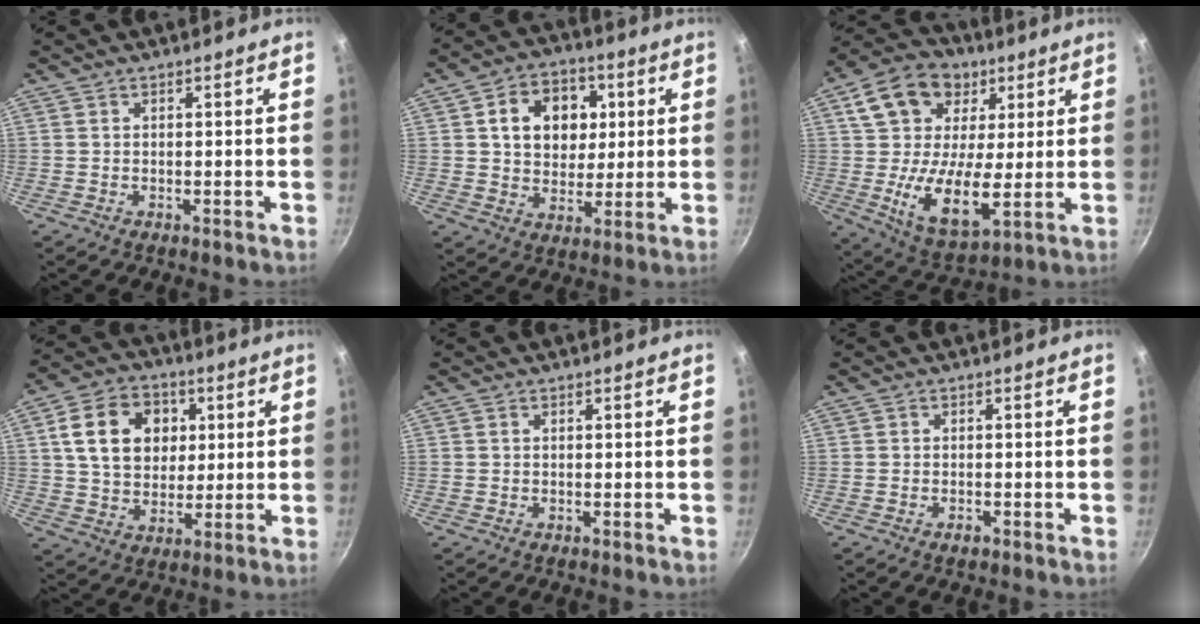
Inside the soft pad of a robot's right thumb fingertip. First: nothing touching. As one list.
[{"total": 13.3, "force": [3.1, 10.4, 7.6], "torque": [-0.085, 0.003, 0.046]}, {"total": 20.1, "force": [4.3, 13.8, 14.0], "torque": [-0.216, -0.004, 0.067]}, {"total": 14.5, "force": [3.5, 11.1, 8.6], "torque": [-0.124, 0.005, 0.056]}, {"total": 0.0}, {"total": 1.3, "force": [-0.8, 0.7, 0.8], "torque": [-0.014, 0.005, -0.015]}]